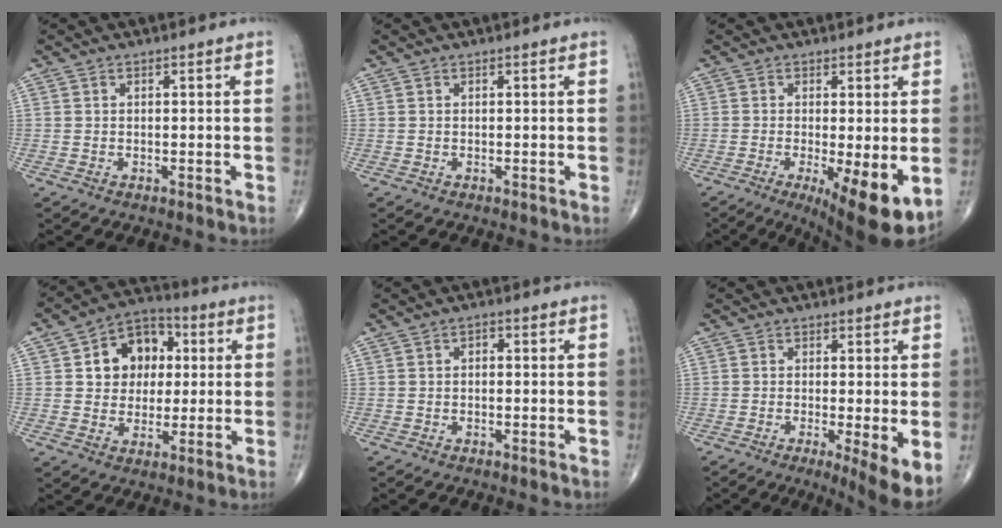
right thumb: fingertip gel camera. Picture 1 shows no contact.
{"total": 0.0}
{"total": 11.2, "force": [-3.1, 3.0, 10.4], "torque": [-0.152, -0.025, -0.040]}
{"total": 11.6, "force": [2.5, 9.2, 6.6], "torque": [-0.053, 0.010, 0.034]}
{"total": 1.1, "force": [-0.1, 0.7, 0.8], "torque": [-0.001, 0.004, -0.007]}
{"total": 6.6, "force": [-1.7, 1.0, 6.3], "torque": [-0.099, -0.021, -0.030]}